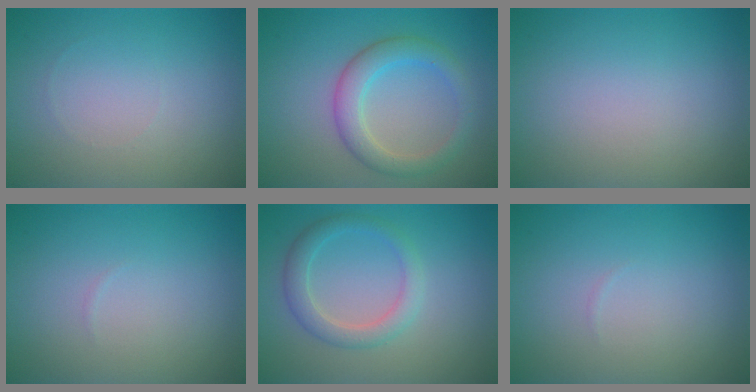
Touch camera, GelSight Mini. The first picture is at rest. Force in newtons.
{"total": 3.7, "press": 3.7, "slide": 0.2}
{"total": 0.0}
{"total": 0.0}
{"total": 2.8, "press": 2.8, "slide": 0.1}
{"total": 0.0}